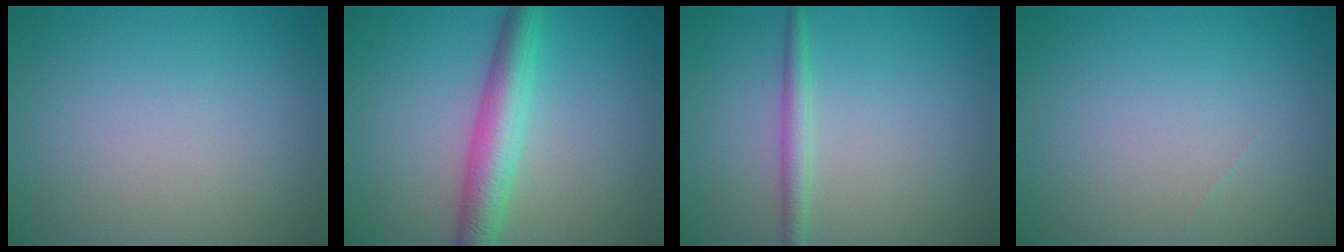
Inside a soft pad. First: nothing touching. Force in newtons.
{"total": 4.9, "press": 4.9, "slide": 0.1}
{"total": 1.8, "press": 1.8, "slide": 0.0}
{"total": 0.0}